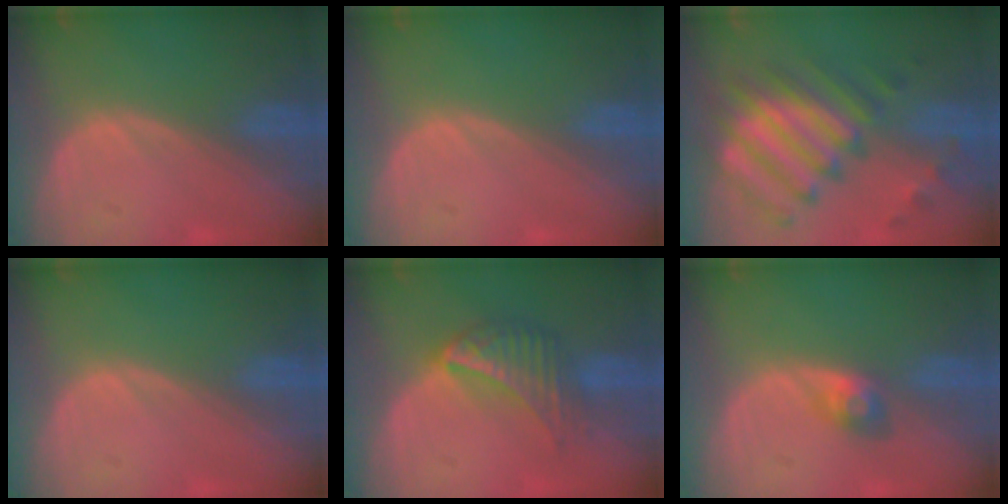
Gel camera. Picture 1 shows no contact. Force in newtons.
{"total": 0.0}
{"total": 10.7, "press": 10.2, "slide": 3.2}
{"total": 0.0}
{"total": 6.8, "press": 6.1, "slide": 3.0}
{"total": 2.9, "press": 2.7, "slide": 1.1}